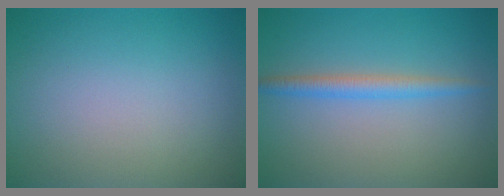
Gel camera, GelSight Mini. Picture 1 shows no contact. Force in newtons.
{"total": 2.2, "press": 2.2, "slide": 0.1}